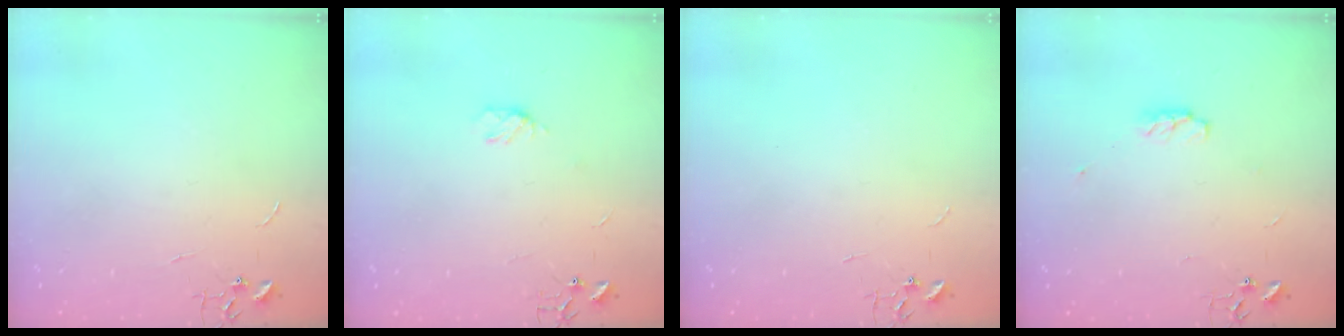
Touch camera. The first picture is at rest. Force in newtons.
{"total": 5.0, "press": 4.9, "slide": 0.4}
{"total": 0.0}
{"total": 4.0, "press": 4.0, "slide": 0.6}